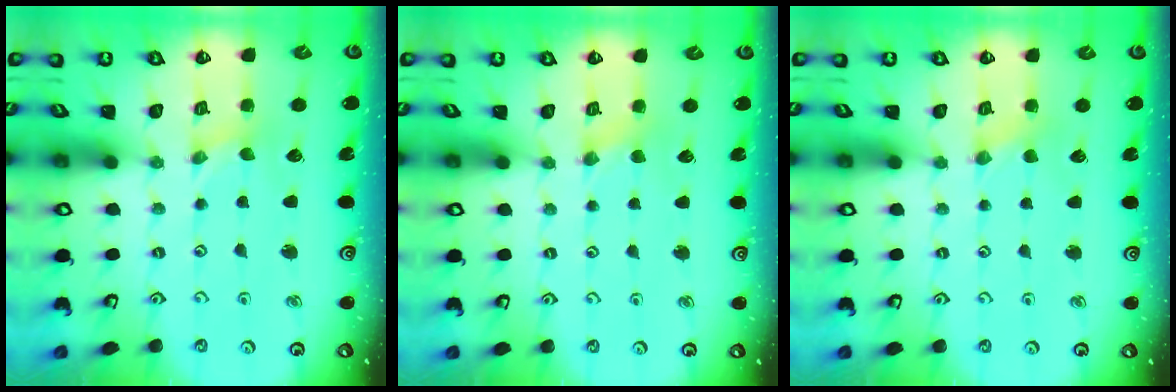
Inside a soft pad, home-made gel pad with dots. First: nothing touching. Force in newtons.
{"total": 1.9, "press": 1.8, "slide": 0.3}
{"total": 2.8, "press": 2.7, "slide": 0.5}